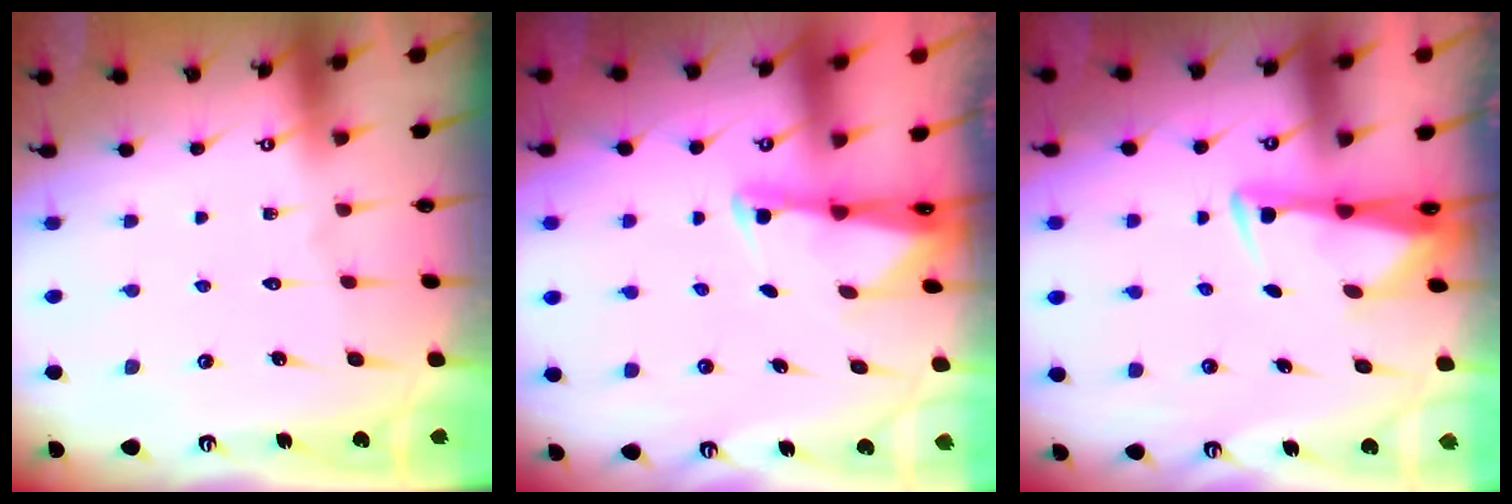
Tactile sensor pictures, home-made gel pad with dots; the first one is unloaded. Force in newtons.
{"total": 1.9, "press": 1.9, "slide": 0.4}
{"total": 2.9, "press": 2.8, "slide": 0.9}